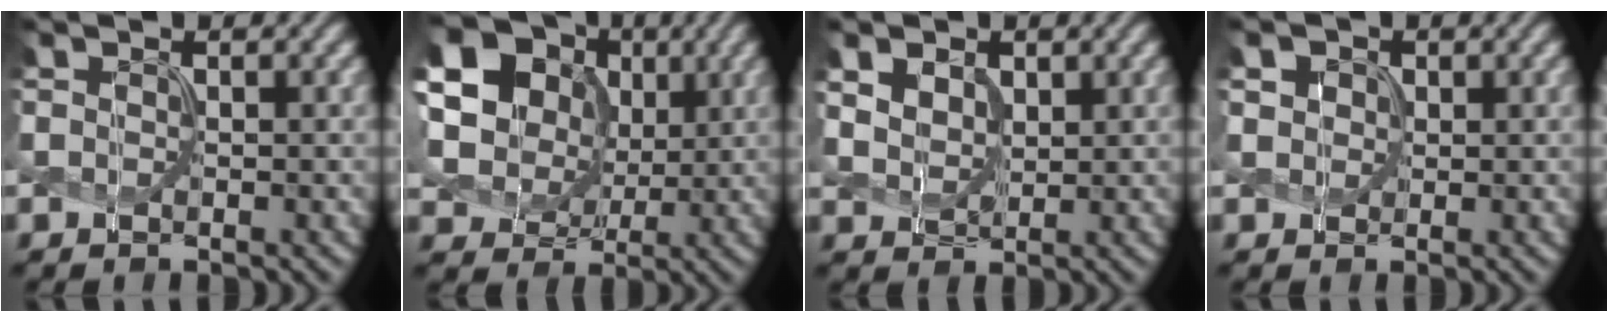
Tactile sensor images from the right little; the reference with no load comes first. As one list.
[{"total": 21.6, "force": [7.1, 18.4, 8.8], "torque": [-0.241, 0.029, 0.115]}, {"total": 3.2, "force": [1.6, 2.2, 1.7], "torque": [-0.049, 0.005, 0.026]}, {"total": 2.6, "force": [1.3, 2.0, 1.2], "torque": [-0.038, 0.009, 0.019]}]